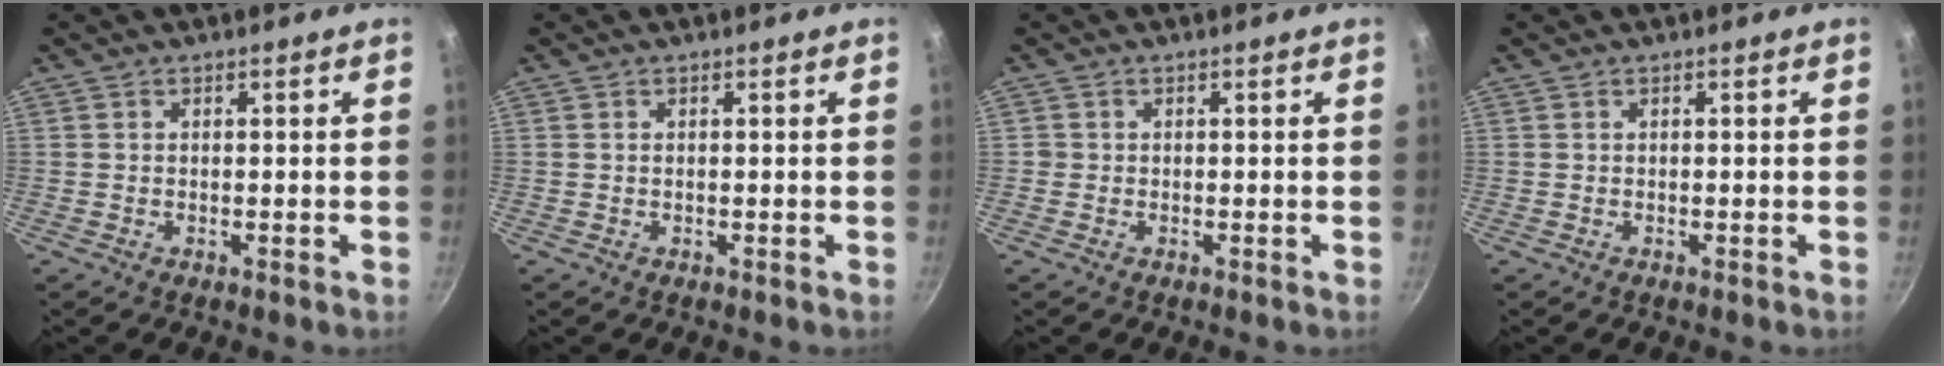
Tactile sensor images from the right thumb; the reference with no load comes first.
{"total": 0.0}
{"total": 0.8, "force": [-0.1, 0.8, 0.1], "torque": [0.002, 0.004, -0.002]}
{"total": 0.0}